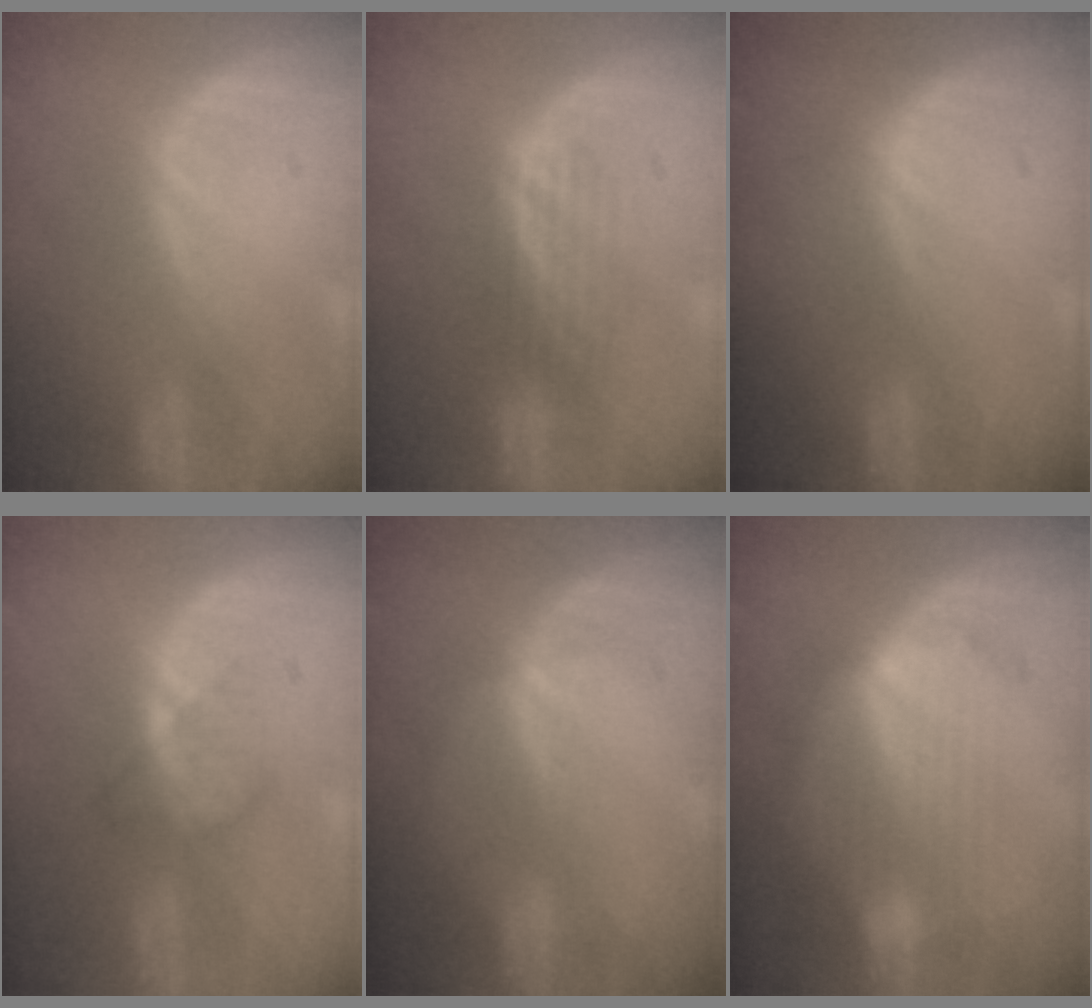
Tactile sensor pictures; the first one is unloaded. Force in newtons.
{"total": 3.4, "press": 3.0, "slide": 1.6}
{"total": 0.0}
{"total": 3.6, "press": 3.1, "slide": 1.7}
{"total": 1.2, "press": 0.7, "slide": 0.9}
{"total": 7.3, "press": 7.2, "slide": 0.6}